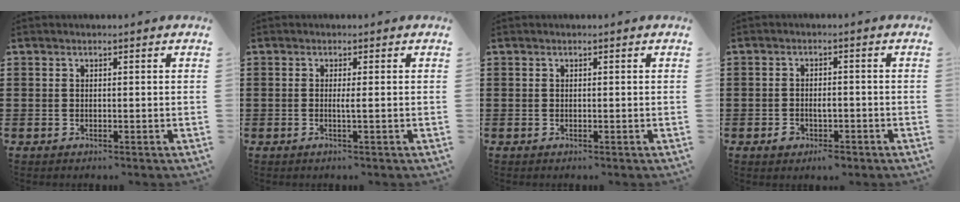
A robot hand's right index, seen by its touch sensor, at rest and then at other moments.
{"total": 1.2, "force": [-0.2, -0.3, 1.2], "torque": [-0.022, -0.005, -0.006]}
{"total": 0.0}
{"total": 2.3, "force": [-1.2, 1.3, 1.5], "torque": [-0.029, 0.003, -0.024]}